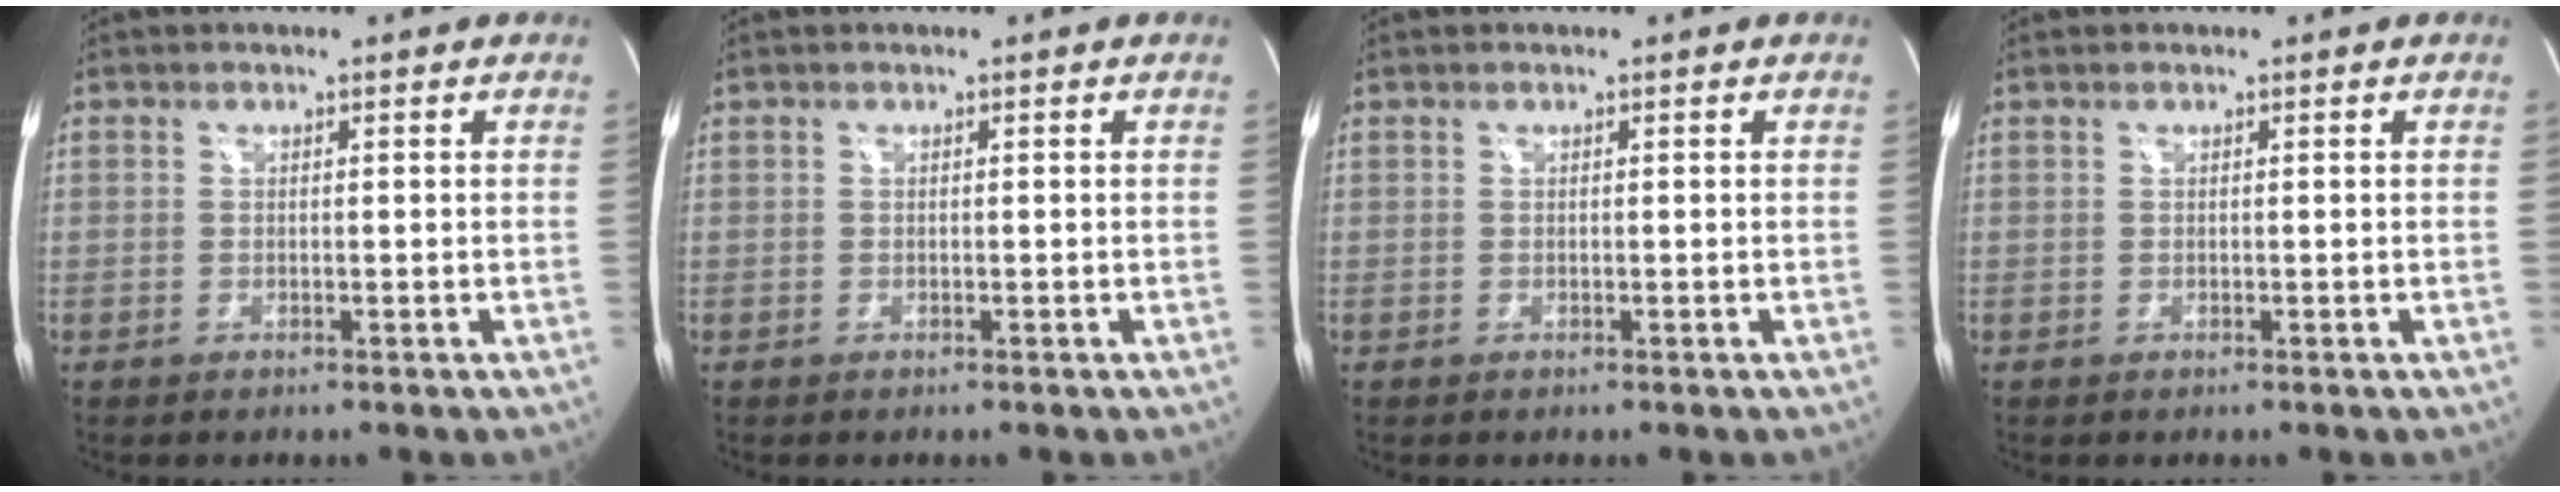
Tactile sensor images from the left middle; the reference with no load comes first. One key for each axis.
{"total": 0.0}
{"total": 0.0}
{"total": 0.0}